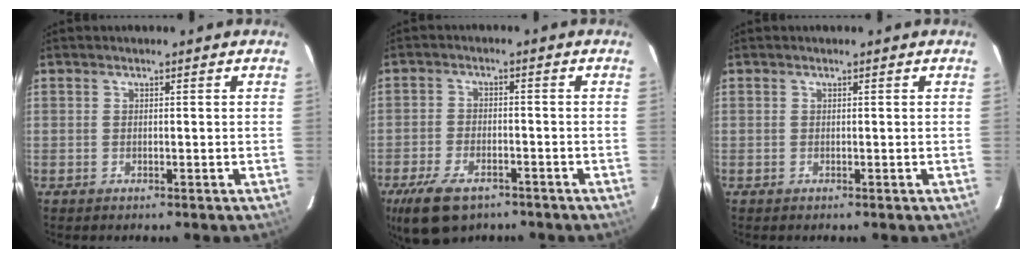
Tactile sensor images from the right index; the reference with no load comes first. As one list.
[{"total": 10.5, "force": [-6.9, 5.1, 5.9], "torque": [-0.145, -0.017, -0.121]}, {"total": 0.0}]